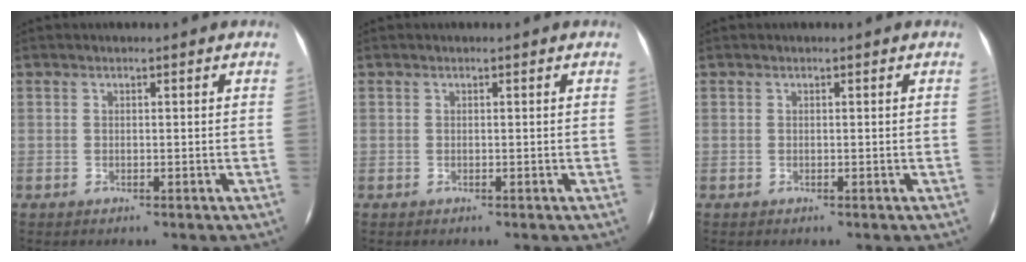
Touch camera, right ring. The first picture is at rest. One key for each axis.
{"total": 0.0}
{"total": 0.0}